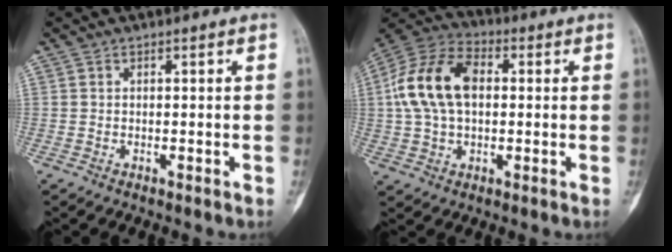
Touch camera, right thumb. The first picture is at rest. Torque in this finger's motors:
{"motor_torque": [0.45, 0.69, 0.83, -0.59, 0.44]}